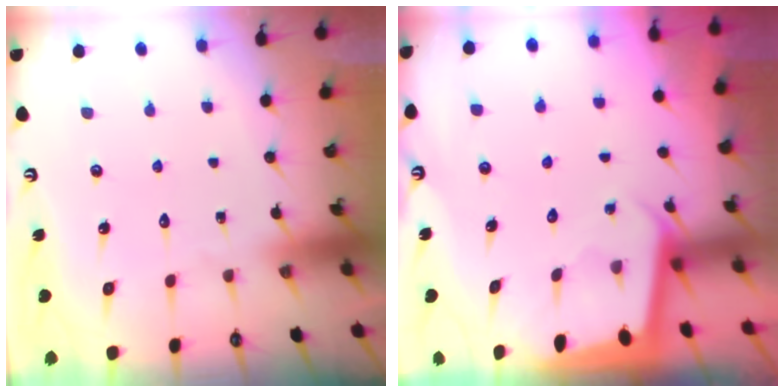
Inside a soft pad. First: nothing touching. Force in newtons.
{"total": 1.9, "press": 1.9, "slide": 0.1}